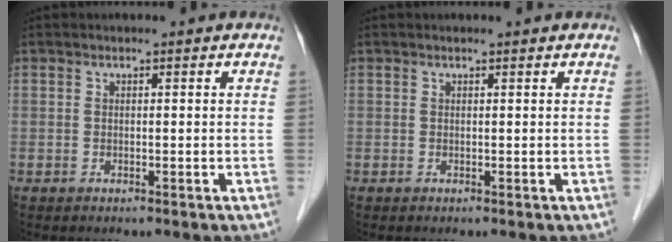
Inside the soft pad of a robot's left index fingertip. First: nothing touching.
{"total": 0.6, "force": [0.6, -0.1, 0.1], "torque": [-0.008, 0.001, 0.008]}